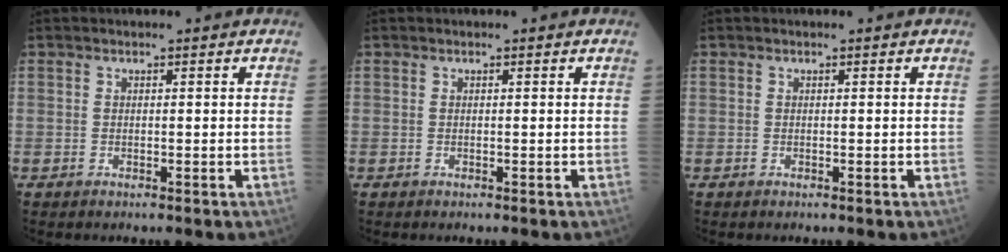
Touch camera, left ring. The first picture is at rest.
{"total": 0.0}
{"total": 0.0}